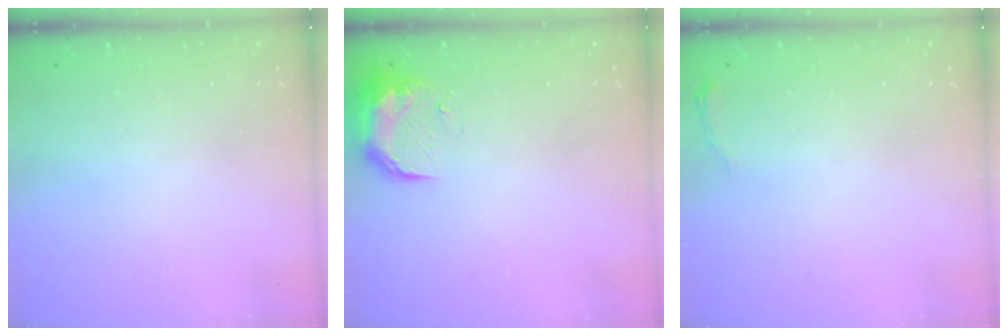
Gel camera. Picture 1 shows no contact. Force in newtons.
{"total": 8.8, "press": 8.7, "slide": 1.2}
{"total": 3.1, "press": 3.1, "slide": 0.5}